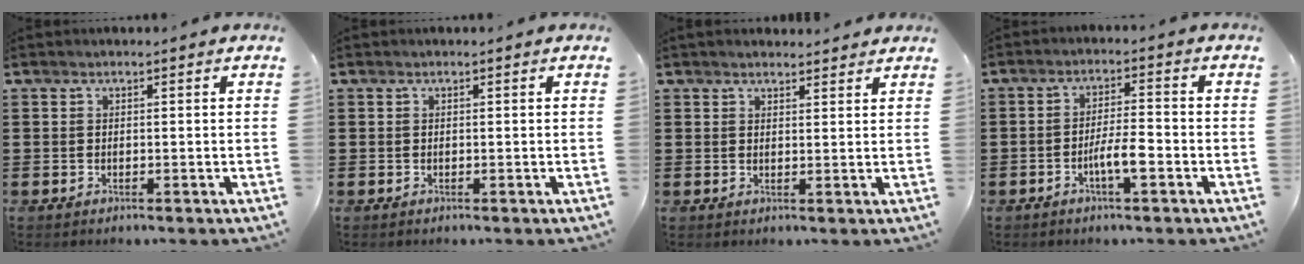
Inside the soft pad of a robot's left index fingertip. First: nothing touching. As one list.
[{"total": 0.0}, {"total": 1.7, "force": [1.7, 0.2, 0.1], "torque": [-0.006, 0.002, 0.032]}, {"total": 4.7, "force": [-1.9, 0.8, 4.2], "torque": [-0.086, 0.001, -0.040]}]